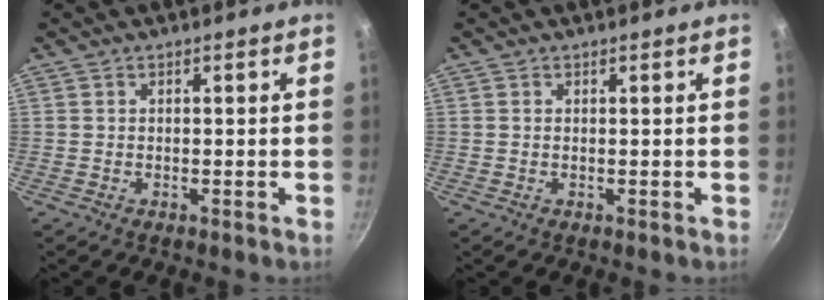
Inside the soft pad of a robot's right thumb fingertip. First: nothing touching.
{"total": 0.0}